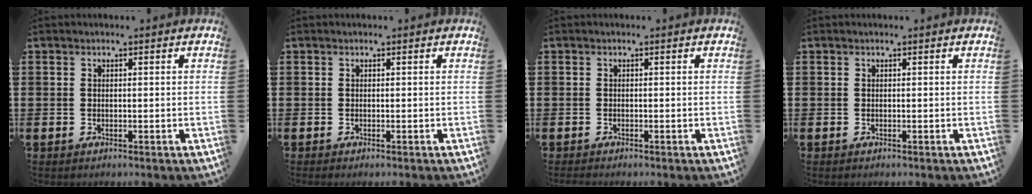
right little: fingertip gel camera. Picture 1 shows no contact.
{"total": 0.0}
{"total": 0.0}
{"total": 0.0}